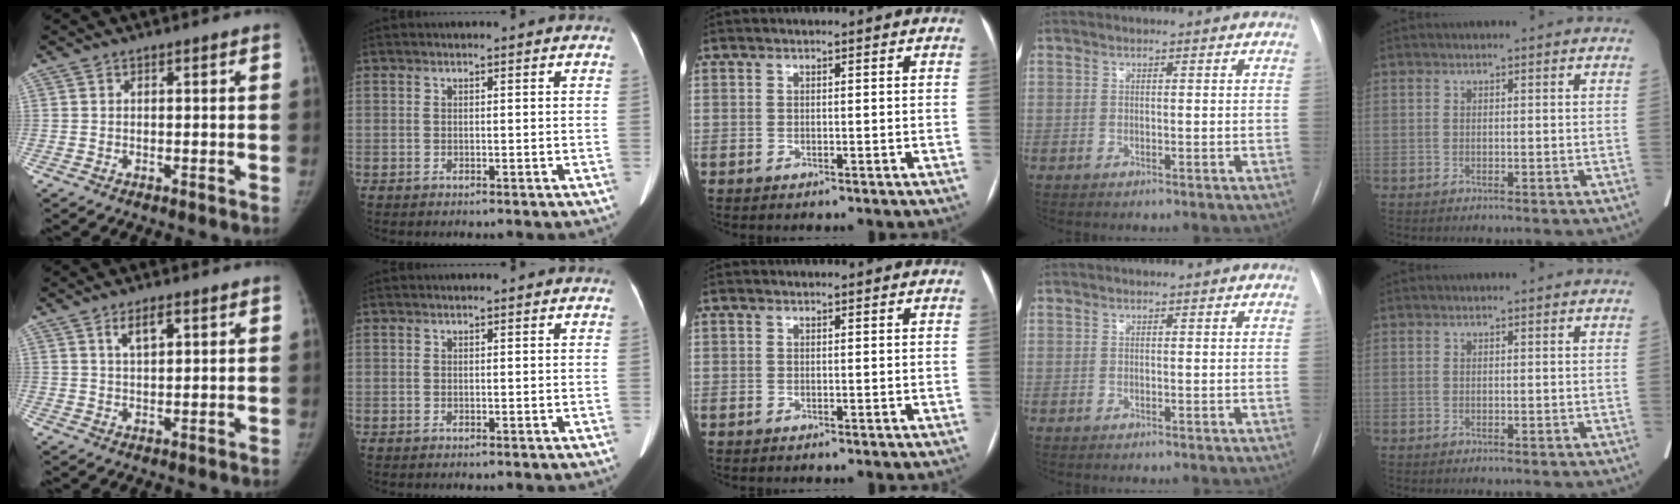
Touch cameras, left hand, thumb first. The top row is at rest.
{"thumb": {"total": 3.9, "force": [2.0, 1.6, 3.0], "torque": [-0.048, -0.006, 0.038]}}